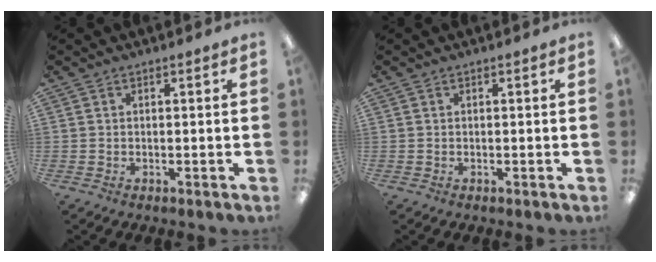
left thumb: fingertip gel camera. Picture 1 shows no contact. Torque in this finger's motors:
{"motor_torque": [-0.06, 0.06, 0.07, -0.07, 0.00]}